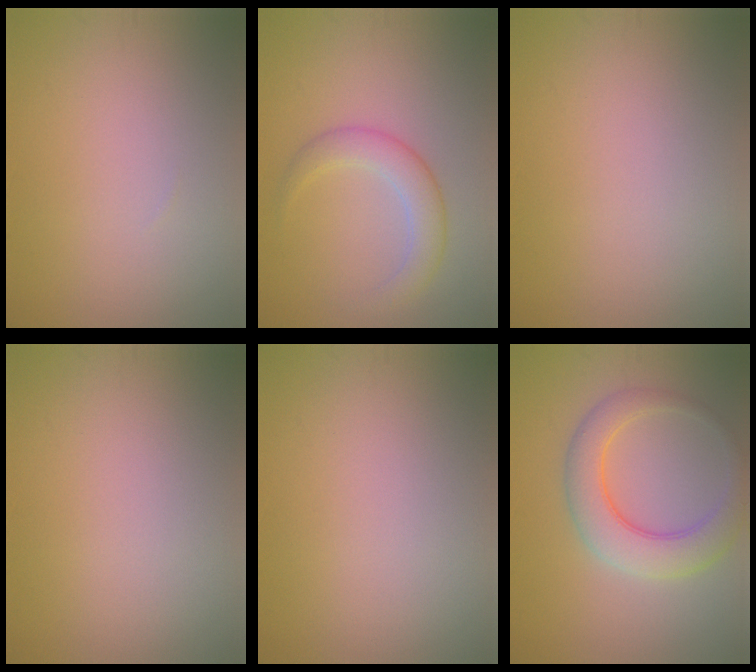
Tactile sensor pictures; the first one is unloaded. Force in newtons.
{"total": 3.2, "press": 3.2, "slide": 0.1}
{"total": 0.0}
{"total": 0.0}
{"total": 0.0}
{"total": 5.0, "press": 5.0, "slide": 0.1}